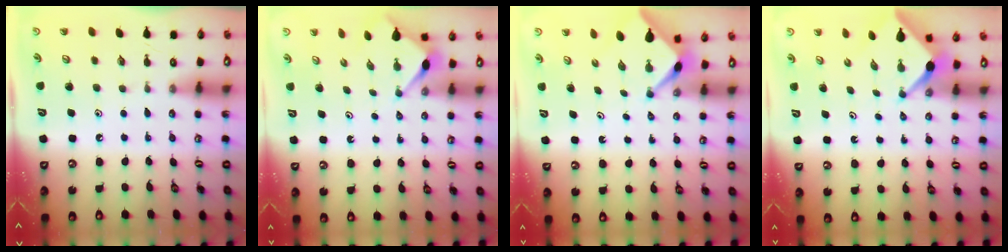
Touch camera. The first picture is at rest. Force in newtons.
{"total": 3.2, "press": 3.2, "slide": 0.4}
{"total": 2.4, "press": 2.4, "slide": 0.3}
{"total": 3.6, "press": 3.6, "slide": 0.3}